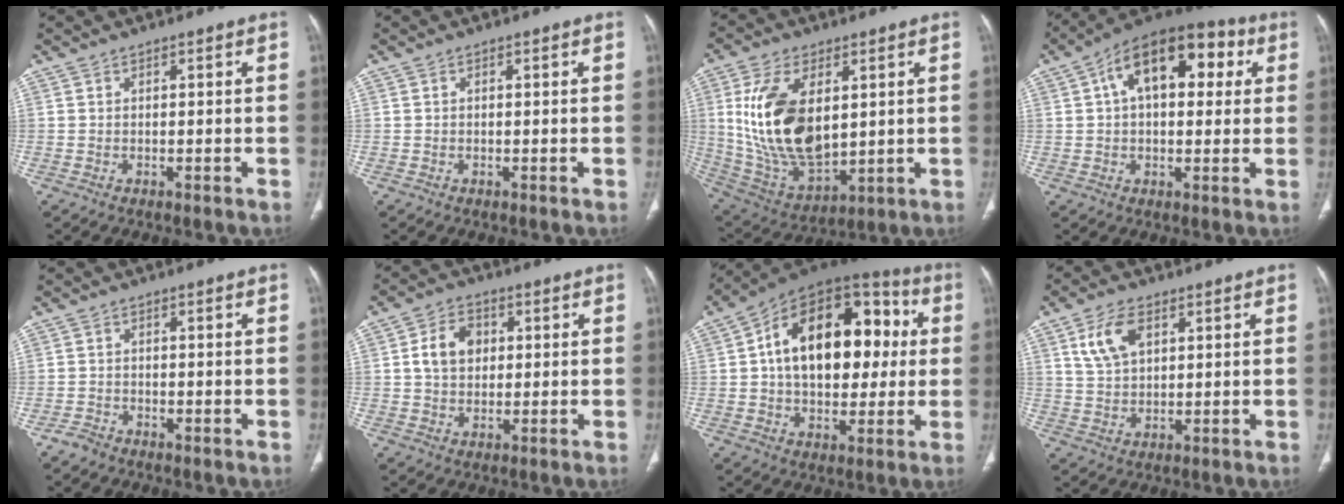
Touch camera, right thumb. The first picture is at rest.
{"total": 0.0}
{"total": 20.2, "force": [3.6, 11.2, 16.4], "torque": [-0.306, -0.021, 0.086]}
{"total": 18.0, "force": [5.1, 10.0, 14.1], "torque": [-0.179, 0.029, 0.067]}
{"total": 1.6, "force": [-1.4, 0.8, 0.2], "torque": [-0.007, 0.000, -0.030]}
{"total": 7.6, "force": [1.3, 5.7, 4.9], "torque": [-0.069, 0.006, 0.020]}
{"total": 25.0, "force": [3.2, 15.4, 19.4], "torque": [-0.272, 0.034, 0.044]}
{"total": 7.8, "force": [3.2, 4.6, 5.4], "torque": [-0.097, -0.006, 0.067]}